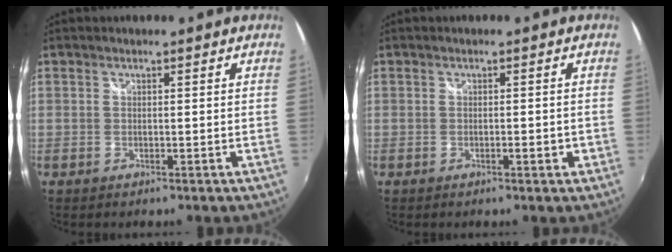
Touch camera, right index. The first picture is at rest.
{"total": 1.6, "force": [-0.6, 0.5, 1.4], "torque": [-0.019, 0.005, -0.005]}